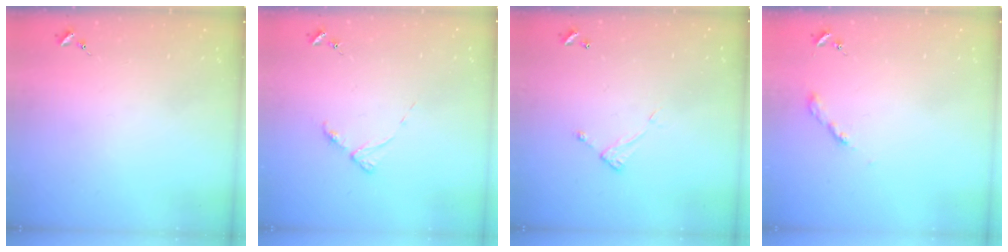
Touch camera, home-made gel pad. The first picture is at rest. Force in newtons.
{"total": 4.5, "press": 4.5, "slide": 0.5}
{"total": 5.0, "press": 5.0, "slide": 0.4}
{"total": 3.1, "press": 3.1, "slide": 0.2}